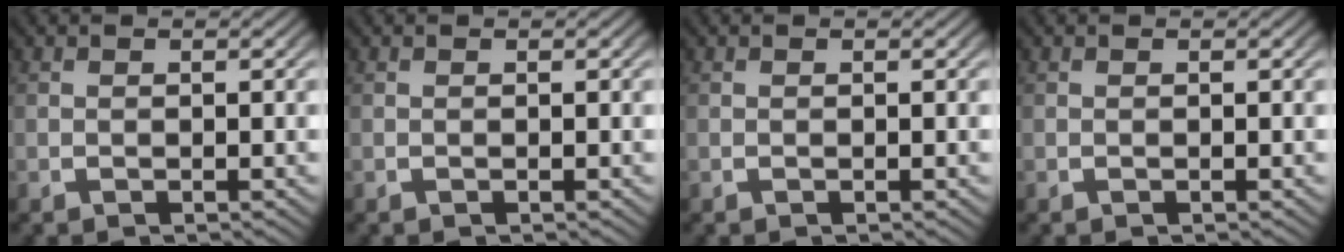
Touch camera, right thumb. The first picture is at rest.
{"total": 0.0}
{"total": 0.0}
{"total": 0.0}